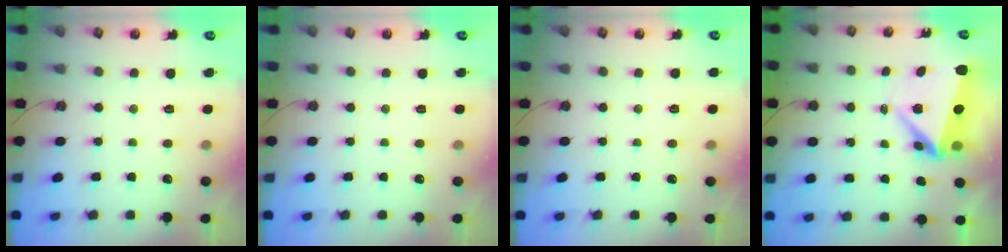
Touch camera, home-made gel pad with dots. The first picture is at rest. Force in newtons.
{"total": 0.0}
{"total": 2.6, "press": 2.5, "slide": 0.7}
{"total": 7.2, "press": 6.9, "slide": 2.3}